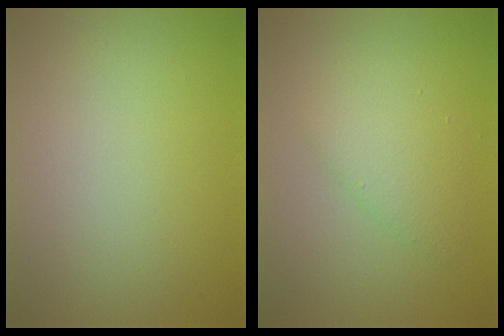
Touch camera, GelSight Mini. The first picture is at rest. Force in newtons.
{"total": 3.0, "press": 3.0, "slide": 0.3}